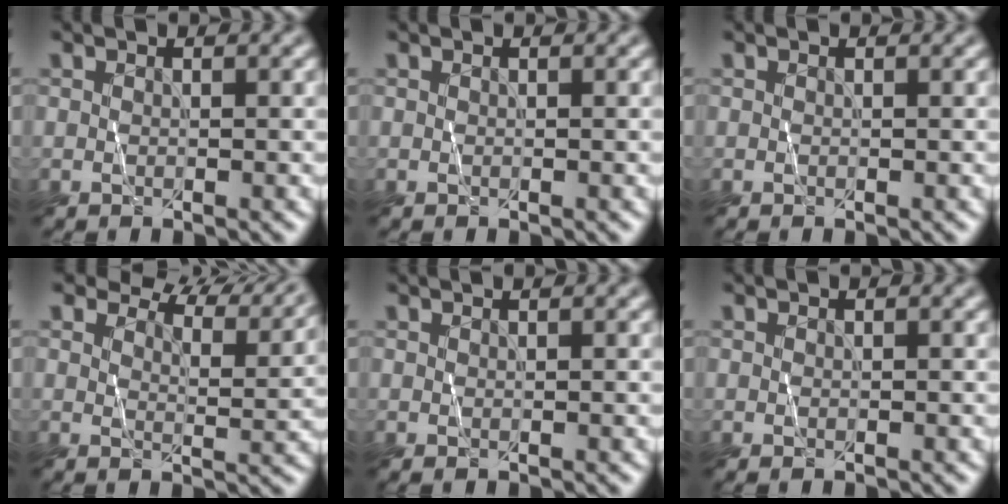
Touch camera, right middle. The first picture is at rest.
{"total": 0.0}
{"total": 0.0}
{"total": 8.1, "force": [7.1, 2.3, 3.3], "torque": [-0.054, 0.007, 0.083]}
{"total": 0.6, "force": [0.3, 0.2, 0.5], "torque": [-0.007, -0.001, 0.000]}
{"total": 0.0}